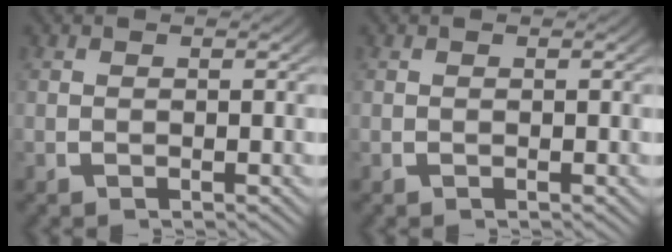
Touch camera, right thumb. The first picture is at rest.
{"total": 0.0}